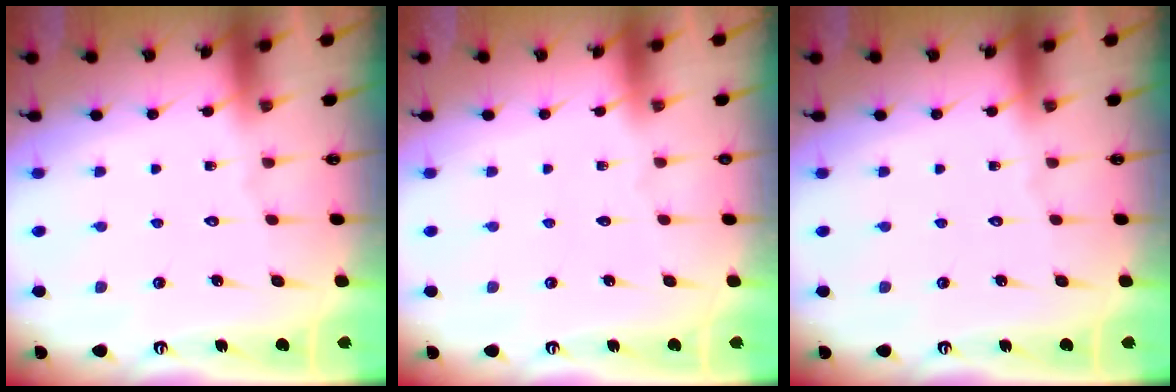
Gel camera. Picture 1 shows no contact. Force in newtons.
{"total": 0.0}
{"total": 0.0}